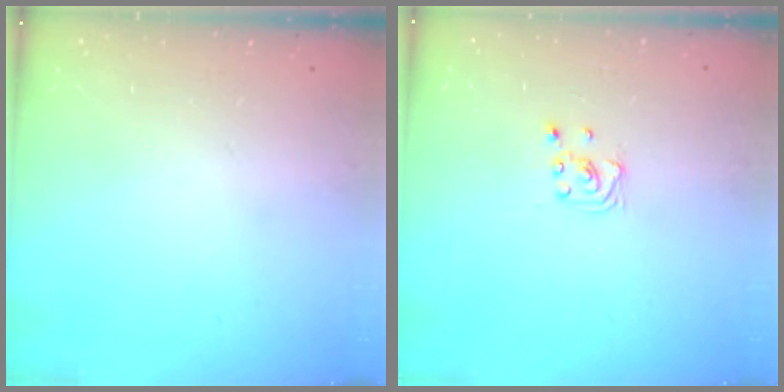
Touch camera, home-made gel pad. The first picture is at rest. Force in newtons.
{"total": 2.1, "press": 2.1, "slide": 0.2}